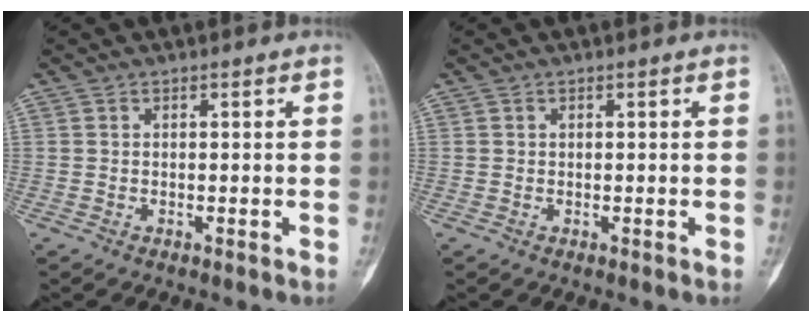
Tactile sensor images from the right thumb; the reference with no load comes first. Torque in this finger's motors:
{"motor_torque": [0.00, 0.00, 0.09, -0.10, 0.00]}